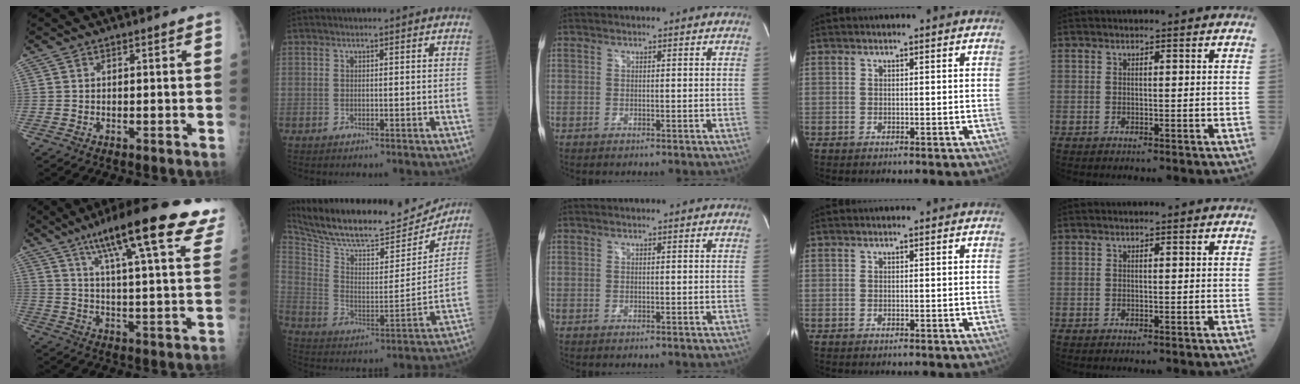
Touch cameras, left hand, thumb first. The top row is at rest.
{"thumb": {"total": 25.4, "force": [16.2, 4.6, 19.1], "torque": [-0.261, -0.029, 0.223]}, "index": {"total": 21.9, "force": [20.1, 4.6, 7.3], "torque": [-0.129, -0.007, 0.305]}}